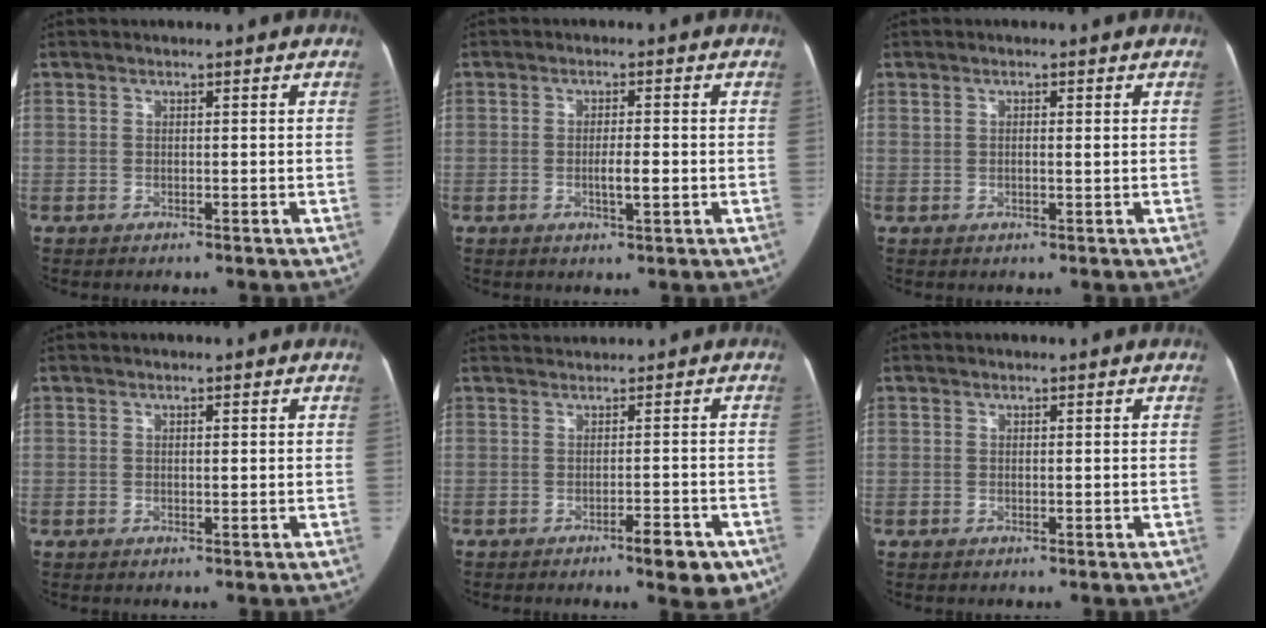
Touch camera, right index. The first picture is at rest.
{"total": 3.0, "force": [-0.7, 0.4, 2.9], "torque": [-0.051, 0.000, -0.010]}
{"total": 0.6, "force": [0.1, 0.1, 0.6], "torque": [-0.015, 0.007, 0.002]}
{"total": 0.5, "force": [0.1, 0.1, 0.5], "torque": [-0.007, 0.000, 0.001]}
{"total": 4.8, "force": [-1.7, 1.3, 4.3], "torque": [-0.052, 0.007, -0.018]}
{"total": 0.0}